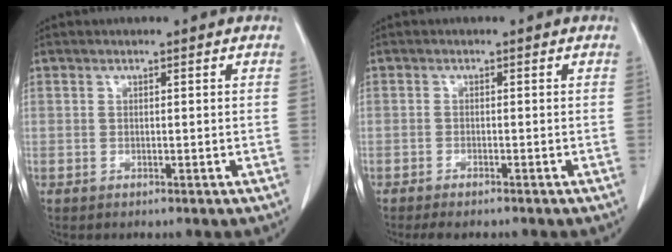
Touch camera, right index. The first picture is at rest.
{"total": 2.7, "force": [-2.3, 0.6, 1.2], "torque": [-0.015, -0.005, -0.033]}